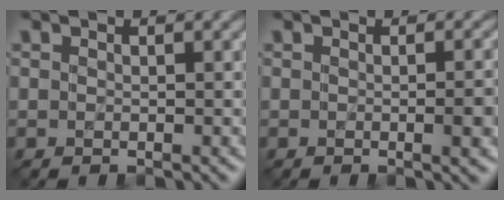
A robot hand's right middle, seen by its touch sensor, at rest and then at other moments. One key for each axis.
{"total": 2.6, "fx": -0.3, "fy": 0.7, "fz": 2.5, "tx": -0.026, "ty": 0.001, "tz": -0.003}